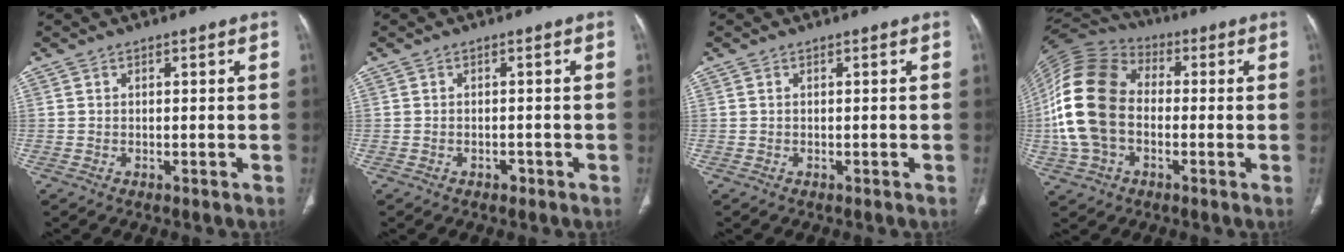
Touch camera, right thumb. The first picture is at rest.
{"total": 1.1, "force": [-0.7, 0.7, 0.4], "torque": [-0.001, 0.007, -0.009]}
{"total": 0.0}
{"total": 18.9, "force": [-1.3, 13.2, 13.5], "torque": [-0.276, 0.029, -0.030]}